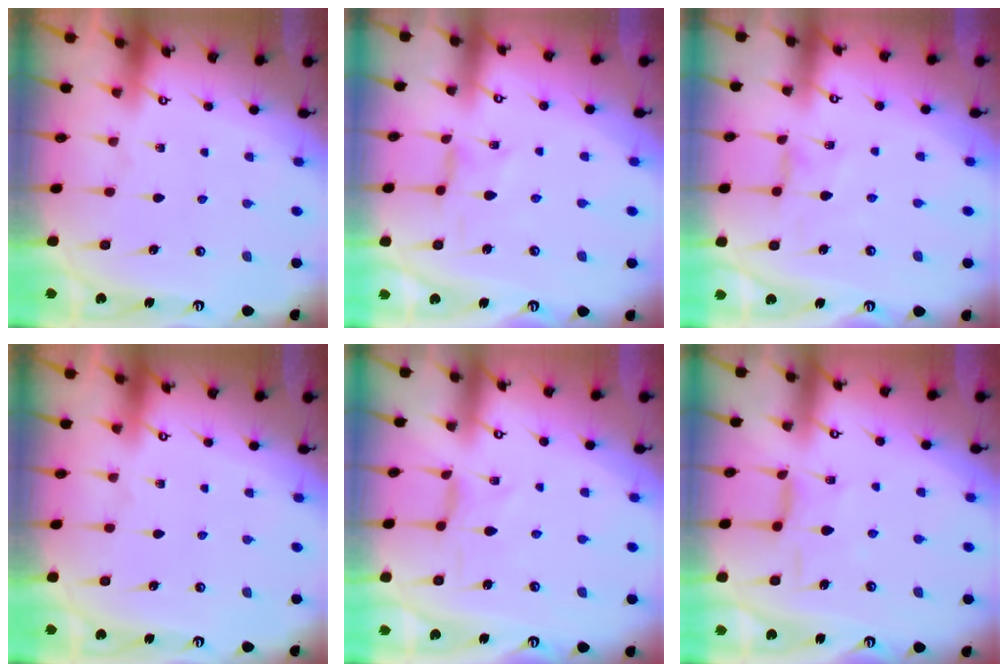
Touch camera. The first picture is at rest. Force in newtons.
{"total": 0.8, "press": 0.7, "slide": 0.2}
{"total": 0.5, "press": 0.5, "slide": 0.2}
{"total": 0.0}
{"total": 0.7, "press": 0.6, "slide": 0.1}
{"total": 6.4, "press": 6.4, "slide": 0.4}